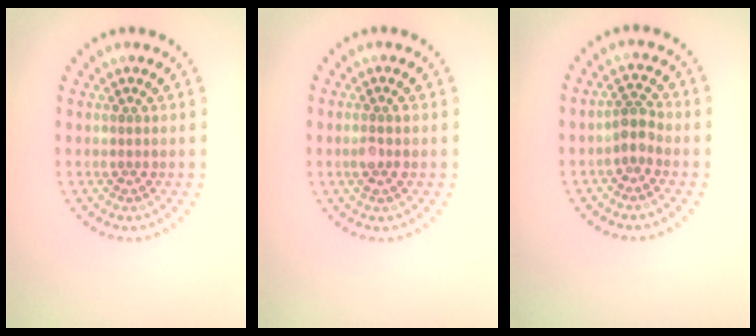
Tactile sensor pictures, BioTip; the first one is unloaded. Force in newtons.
{"total": 1.4, "press": 1.3, "slide": 0.7}
{"total": 1.7, "press": 1.4, "slide": 0.9}